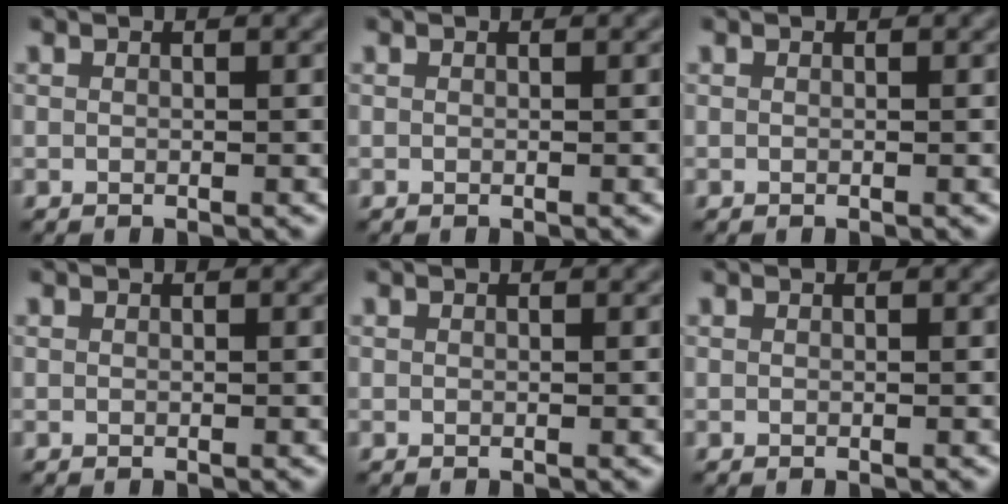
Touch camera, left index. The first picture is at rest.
{"total": 0.0}
{"total": 0.0}
{"total": 0.0}
{"total": 0.0}
{"total": 0.0}